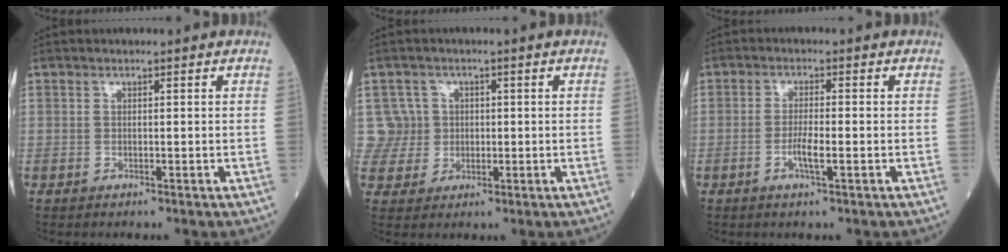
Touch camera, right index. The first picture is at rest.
{"total": 5.0, "force": [1.0, 4.9, -0.6], "torque": [0.031, 0.016, 0.021]}
{"total": 3.1, "force": [-1.0, 0.3, 3.0], "torque": [-0.056, -0.001, -0.021]}